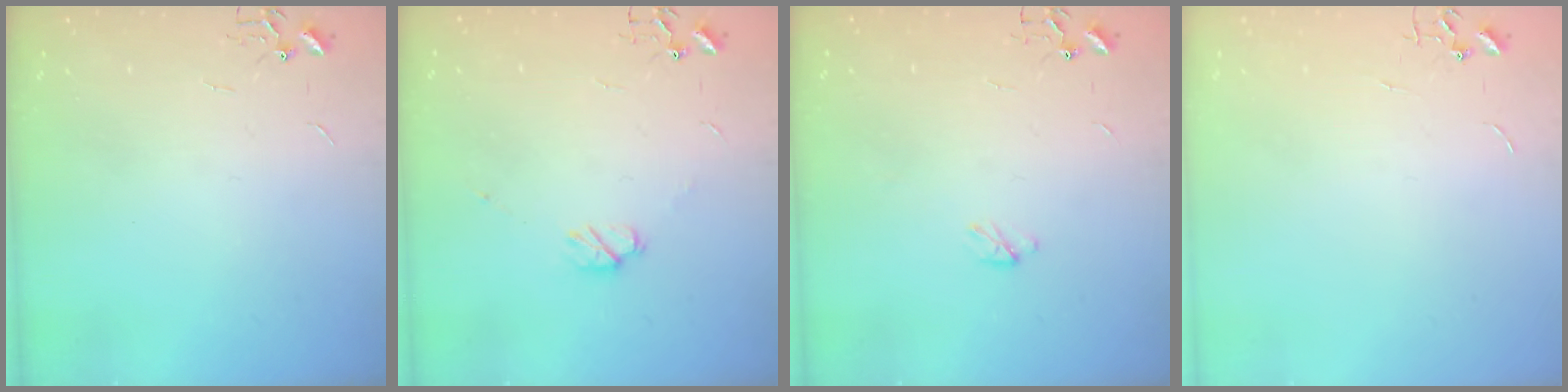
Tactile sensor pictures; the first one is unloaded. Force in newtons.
{"total": 3.7, "press": 3.6, "slide": 0.7}
{"total": 2.9, "press": 2.9, "slide": 0.4}
{"total": 0.0}